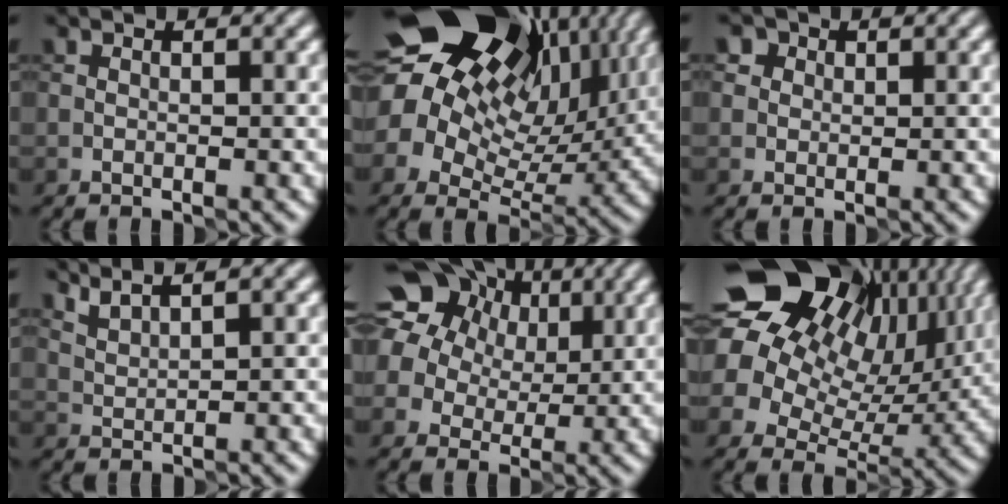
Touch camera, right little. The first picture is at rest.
{"total": 21.0, "force": [9.0, 14.6, 12.1], "torque": [-0.242, 0.047, 0.154]}
{"total": 3.9, "force": [2.1, 2.9, 1.5], "torque": [-0.027, 0.010, 0.021]}
{"total": 2.7, "force": [2.3, 0.2, 1.3], "torque": [-0.029, 0.010, 0.047]}
{"total": 16.3, "force": [7.7, 12.3, 7.3], "torque": [-0.178, 0.029, 0.148]}
{"total": 20.2, "force": [8.8, 14.2, 11.4], "torque": [-0.255, 0.056, 0.149]}